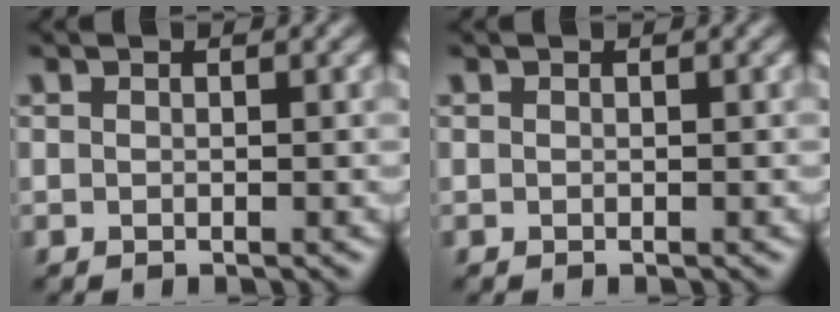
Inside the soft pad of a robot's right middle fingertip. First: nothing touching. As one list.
[{"total": 0.0}]